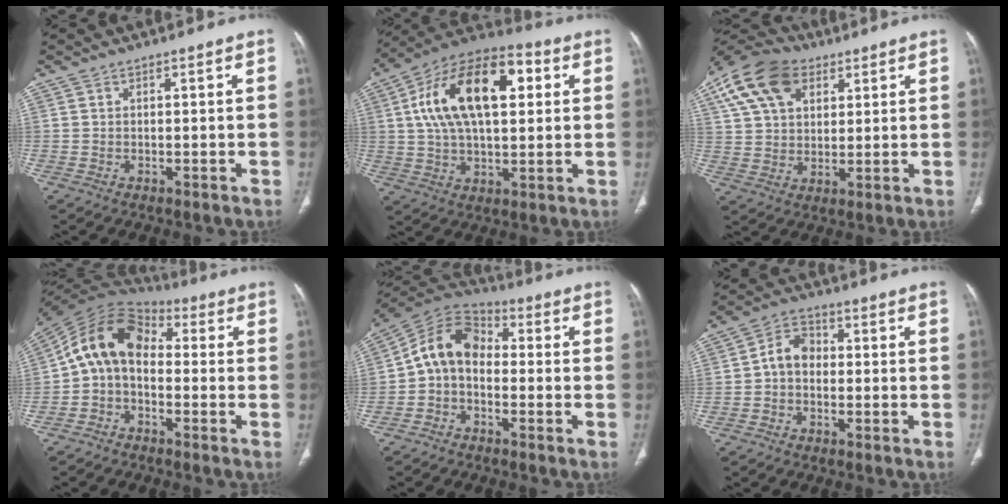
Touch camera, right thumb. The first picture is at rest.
{"total": 21.5, "force": [5.2, 11.1, 17.7], "torque": [-0.289, 0.019, 0.078]}
{"total": 16.0, "force": [7.4, 10.3, 9.8], "torque": [-0.183, 0.004, 0.131]}
{"total": 11.8, "force": [-0.6, 8.2, 8.5], "torque": [-0.139, 0.050, -0.028]}
{"total": 10.0, "force": [-1.1, 7.2, 6.8], "torque": [-0.108, 0.042, -0.039]}
{"total": 7.3, "force": [-0.8, 5.4, 4.8], "torque": [-0.067, 0.026, -0.031]}